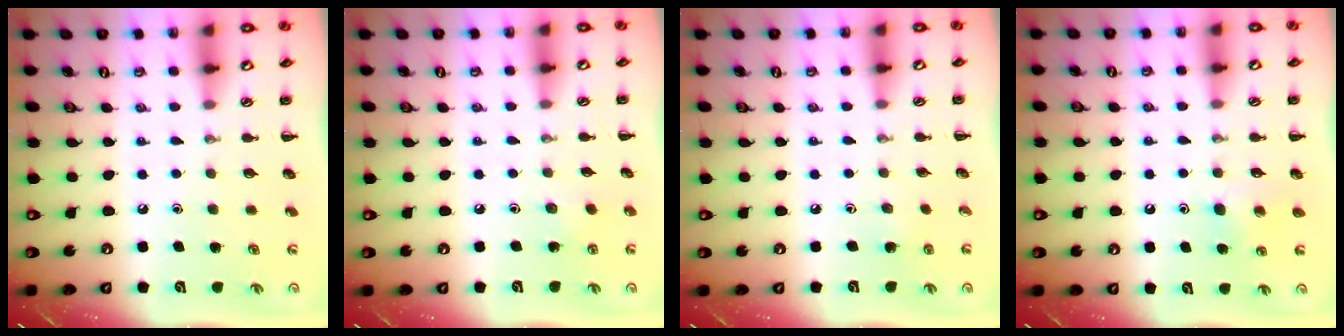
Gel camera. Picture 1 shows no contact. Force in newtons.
{"total": 2.9, "press": 2.7, "slide": 0.8}
{"total": 2.7, "press": 2.6, "slide": 1.0}
{"total": 4.9, "press": 4.7, "slide": 1.4}